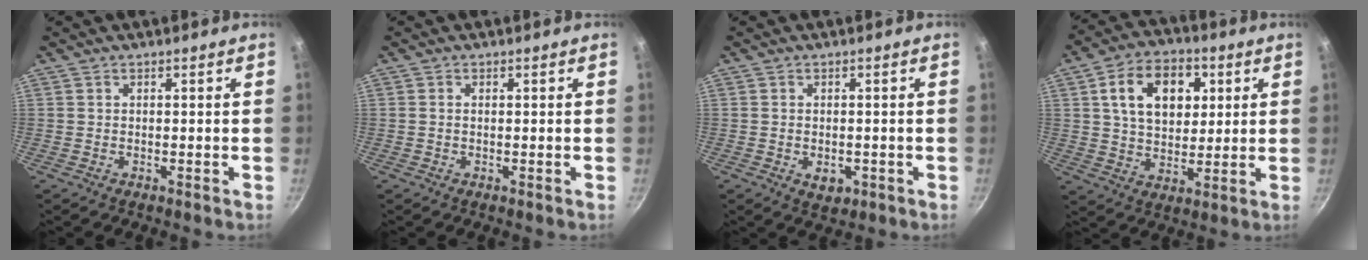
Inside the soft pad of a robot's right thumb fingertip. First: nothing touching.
{"total": 0.6, "force": [0.0, 0.3, 0.5], "torque": [-0.010, 0.002, 0.000]}
{"total": 3.5, "force": [-0.9, 2.4, 2.4], "torque": [-0.030, 0.000, -0.009]}
{"total": 14.3, "force": [4.1, 9.9, 9.5], "torque": [-0.120, 0.000, 0.063]}